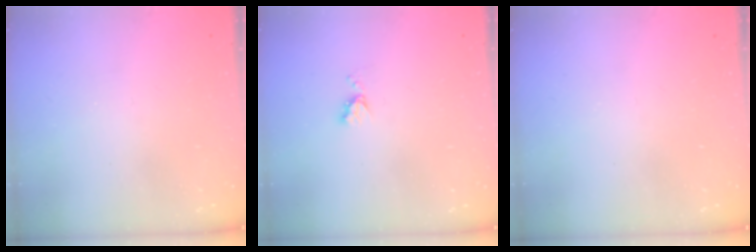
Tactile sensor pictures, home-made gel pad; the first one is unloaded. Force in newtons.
{"total": 4.4, "press": 4.3, "slide": 0.5}
{"total": 0.0}